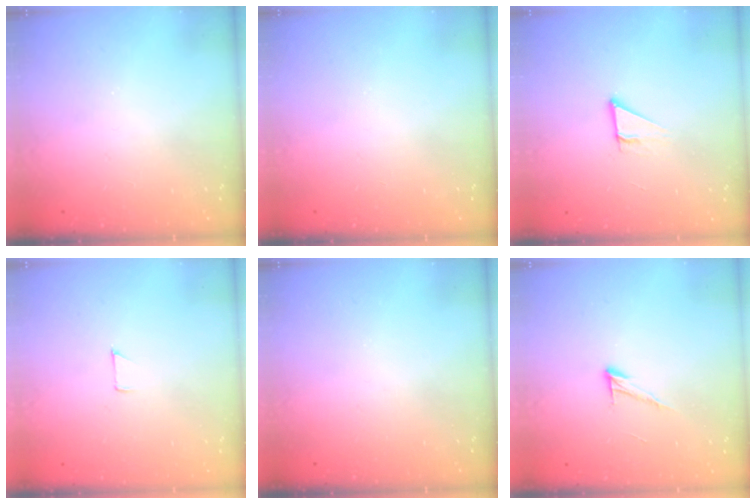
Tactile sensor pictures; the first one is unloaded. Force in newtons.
{"total": 0.0}
{"total": 2.9, "press": 2.9, "slide": 0.2}
{"total": 3.2, "press": 3.2, "slide": 0.3}
{"total": 0.0}
{"total": 7.1, "press": 7.0, "slide": 0.4}